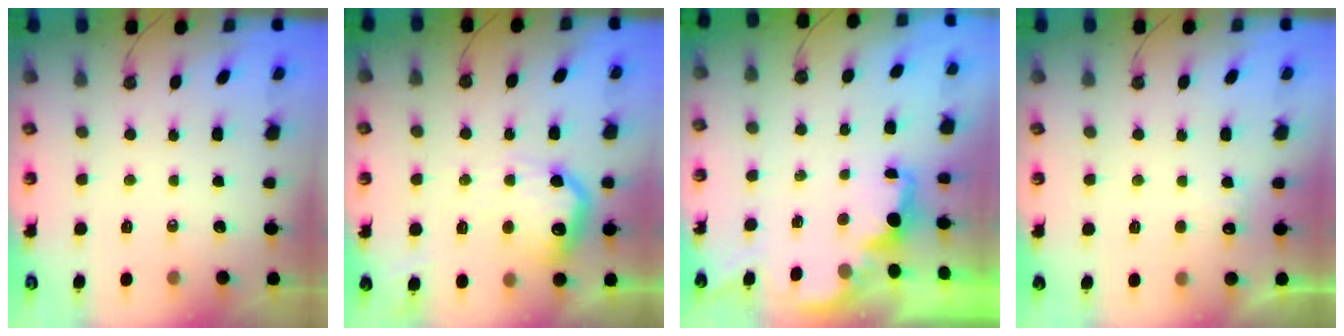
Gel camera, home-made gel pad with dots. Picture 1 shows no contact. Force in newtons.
{"total": 16.2, "press": 16.2, "slide": 0.8}
{"total": 1.7, "press": 1.5, "slide": 0.7}
{"total": 6.0, "press": 5.8, "slide": 1.4}